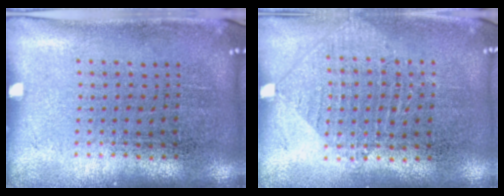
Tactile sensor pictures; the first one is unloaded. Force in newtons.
{"total": 1.0, "press": 0.9, "slide": 0.2}